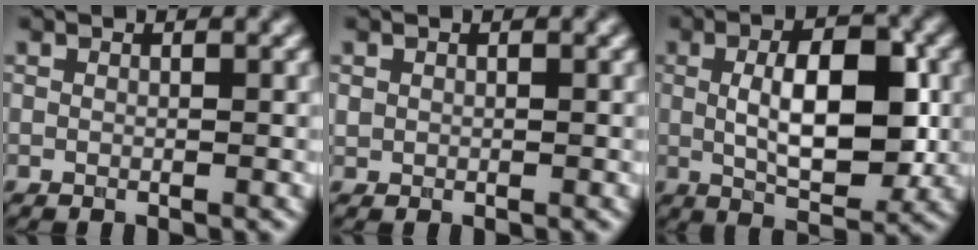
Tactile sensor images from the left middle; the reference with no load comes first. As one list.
[{"total": 0.5, "force": [0.2, 0.5, 0.0], "torque": [0.001, -0.001, 0.003]}, {"total": 7.7, "force": [0.3, 3.0, 7.1], "torque": [-0.112, 0.000, 0.005]}]